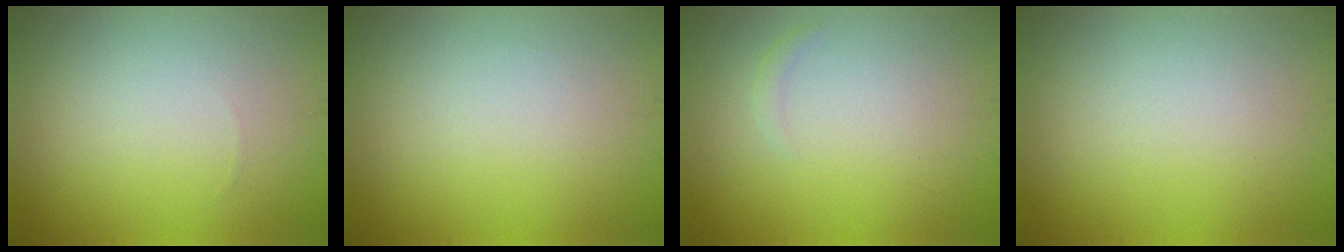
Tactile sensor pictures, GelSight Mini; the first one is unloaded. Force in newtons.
{"total": 0.0}
{"total": 0.7, "press": 0.7, "slide": 0.0}
{"total": 0.0}